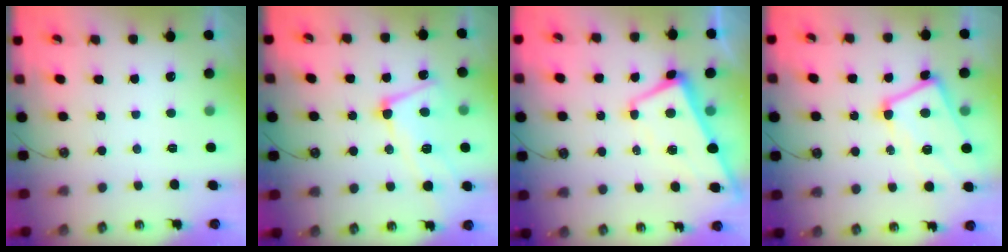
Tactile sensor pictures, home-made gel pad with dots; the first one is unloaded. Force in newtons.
{"total": 5.7, "press": 5.6, "slide": 1.4}
{"total": 1.0, "press": 0.5, "slide": 0.8}
{"total": 6.6, "press": 6.5, "slide": 1.1}